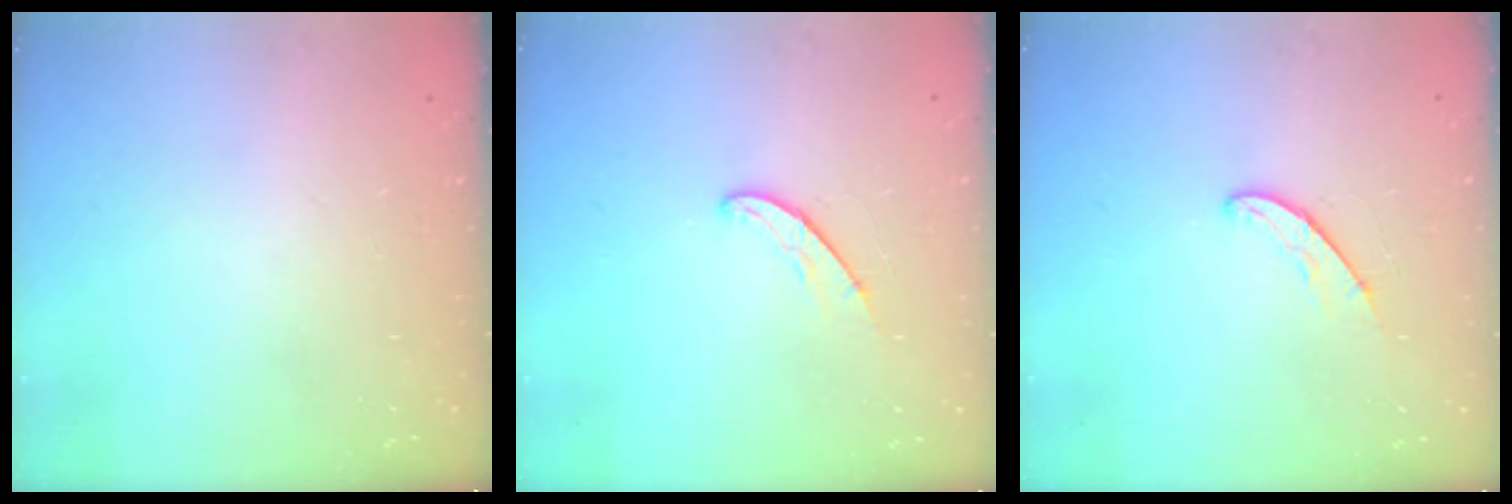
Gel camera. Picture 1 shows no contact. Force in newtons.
{"total": 6.1, "press": 6.1, "slide": 0.4}
{"total": 6.1, "press": 6.1, "slide": 0.4}